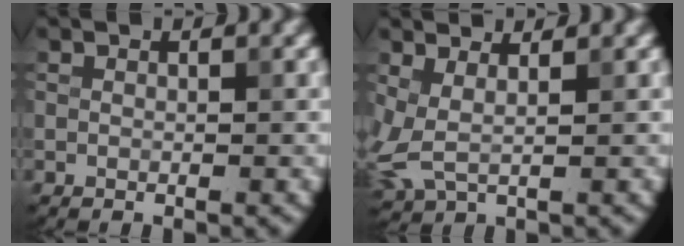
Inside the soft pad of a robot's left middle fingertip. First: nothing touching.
{"total": 2.8, "force": [1.2, 1.2, 2.2], "torque": [-0.065, -0.001, 0.023]}